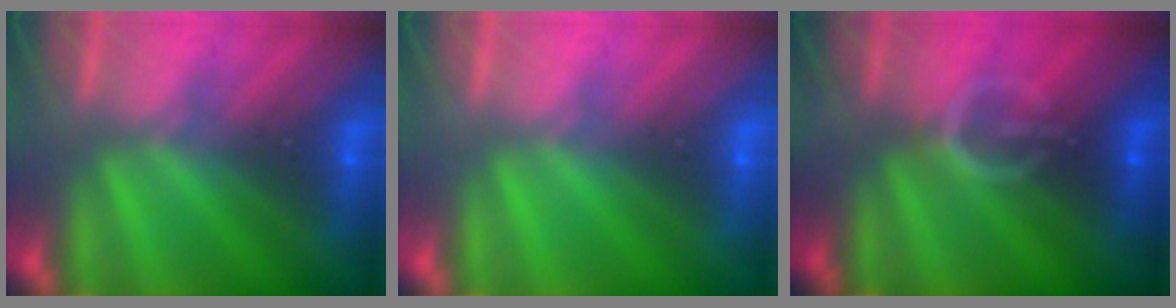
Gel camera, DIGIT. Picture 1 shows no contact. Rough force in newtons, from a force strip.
{"total": 0.0}
{"total": 3.3}